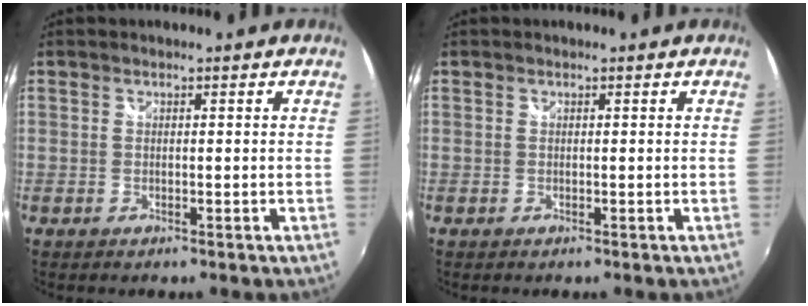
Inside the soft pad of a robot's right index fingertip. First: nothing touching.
{"total": 0.0}